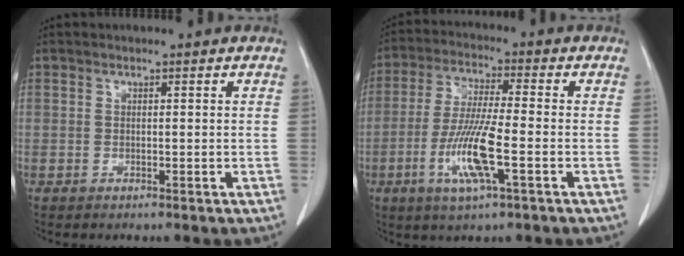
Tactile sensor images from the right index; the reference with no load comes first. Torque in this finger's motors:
{"motor_torque": [0.97, -0.61, 0.38, 0.12]}